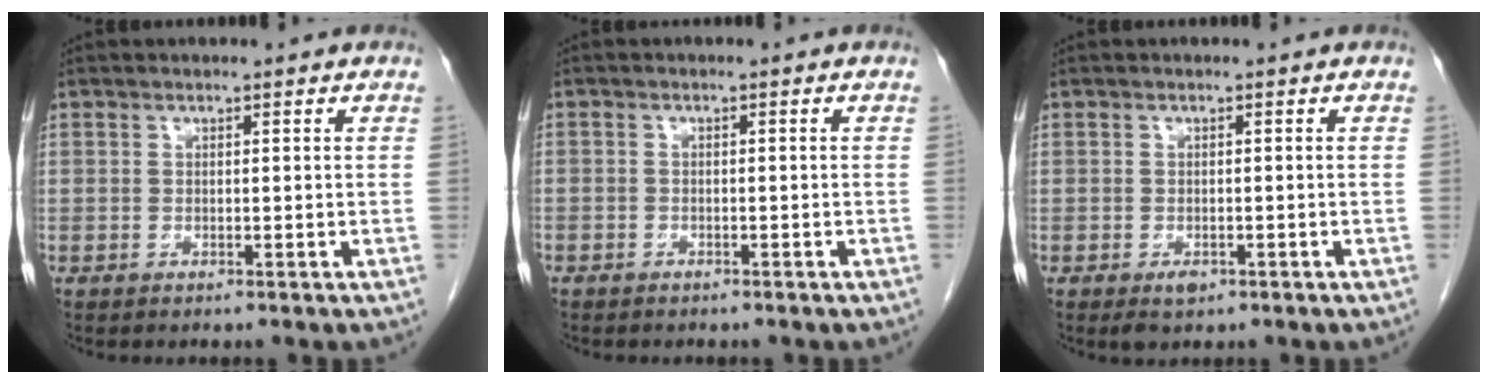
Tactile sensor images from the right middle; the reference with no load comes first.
{"total": 1.4, "force": [-1.1, 0.8, 0.3], "torque": [-0.011, 0.002, -0.018]}
{"total": 2.0, "force": [-1.1, 1.1, 1.3], "torque": [-0.021, -0.001, -0.011]}